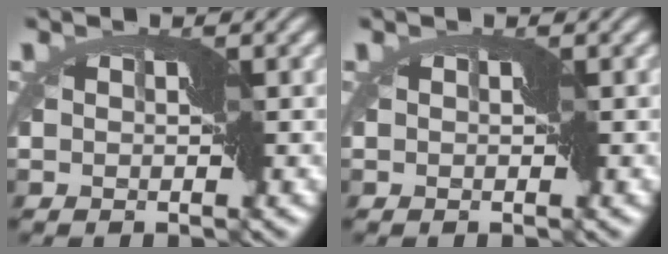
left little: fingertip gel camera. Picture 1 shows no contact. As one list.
[{"total": 0.0}]